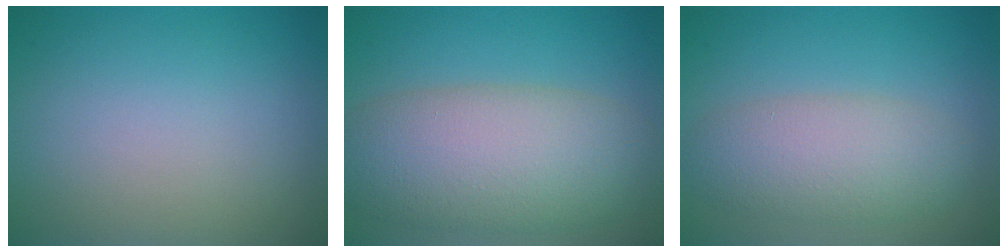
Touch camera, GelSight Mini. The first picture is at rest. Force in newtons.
{"total": 8.6, "press": 8.6, "slide": 0.6}
{"total": 4.9, "press": 4.8, "slide": 0.4}